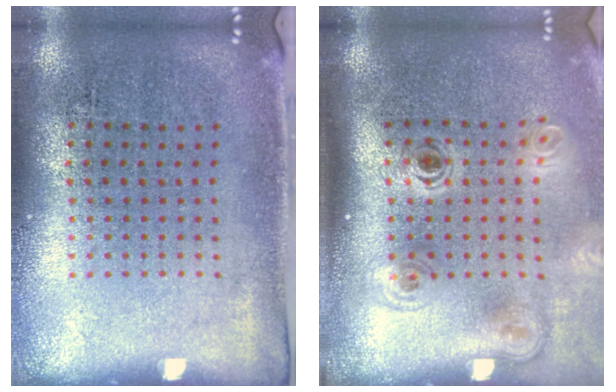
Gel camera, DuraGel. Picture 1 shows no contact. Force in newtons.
{"total": 2.0, "press": 1.4, "slide": 1.5}